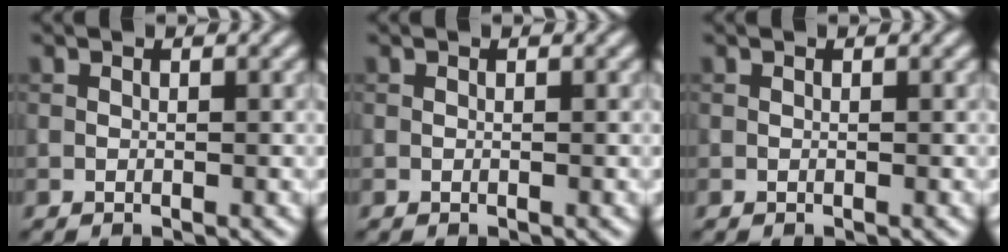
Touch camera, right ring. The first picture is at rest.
{"total": 0.0}
{"total": 0.0}